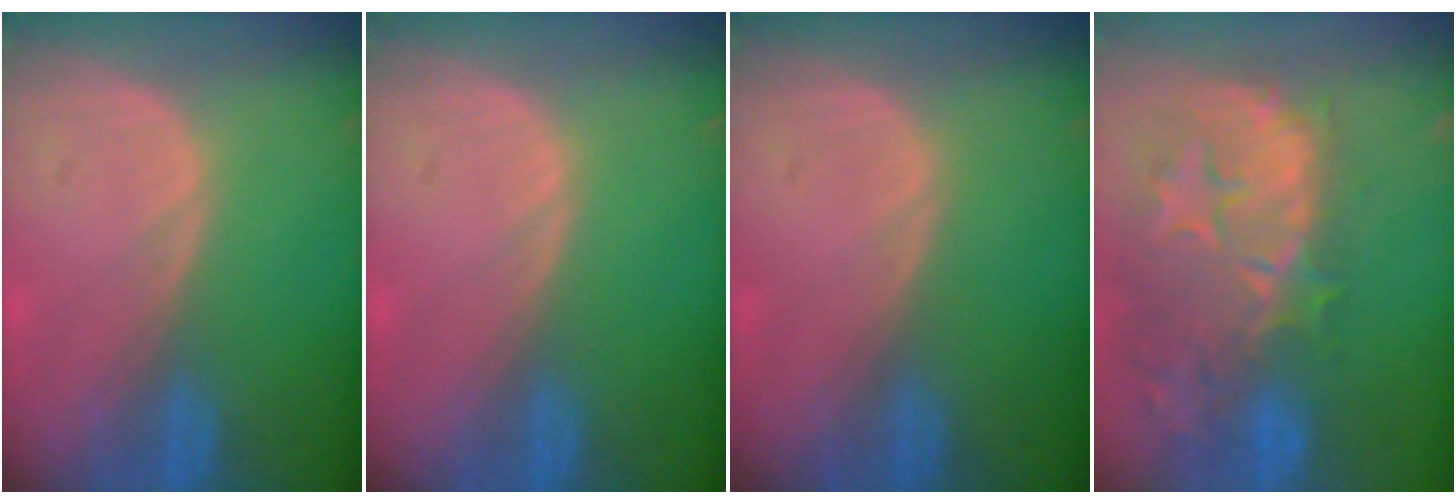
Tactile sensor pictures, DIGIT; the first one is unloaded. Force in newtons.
{"total": 0.0}
{"total": 0.0}
{"total": 14.2, "press": 12.0, "slide": 7.6}